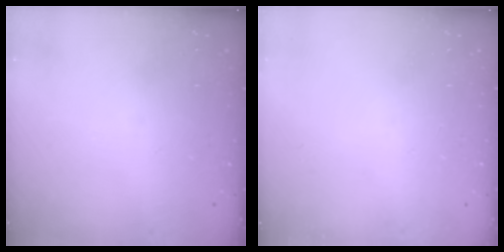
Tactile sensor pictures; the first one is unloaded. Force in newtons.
{"total": 0.0}